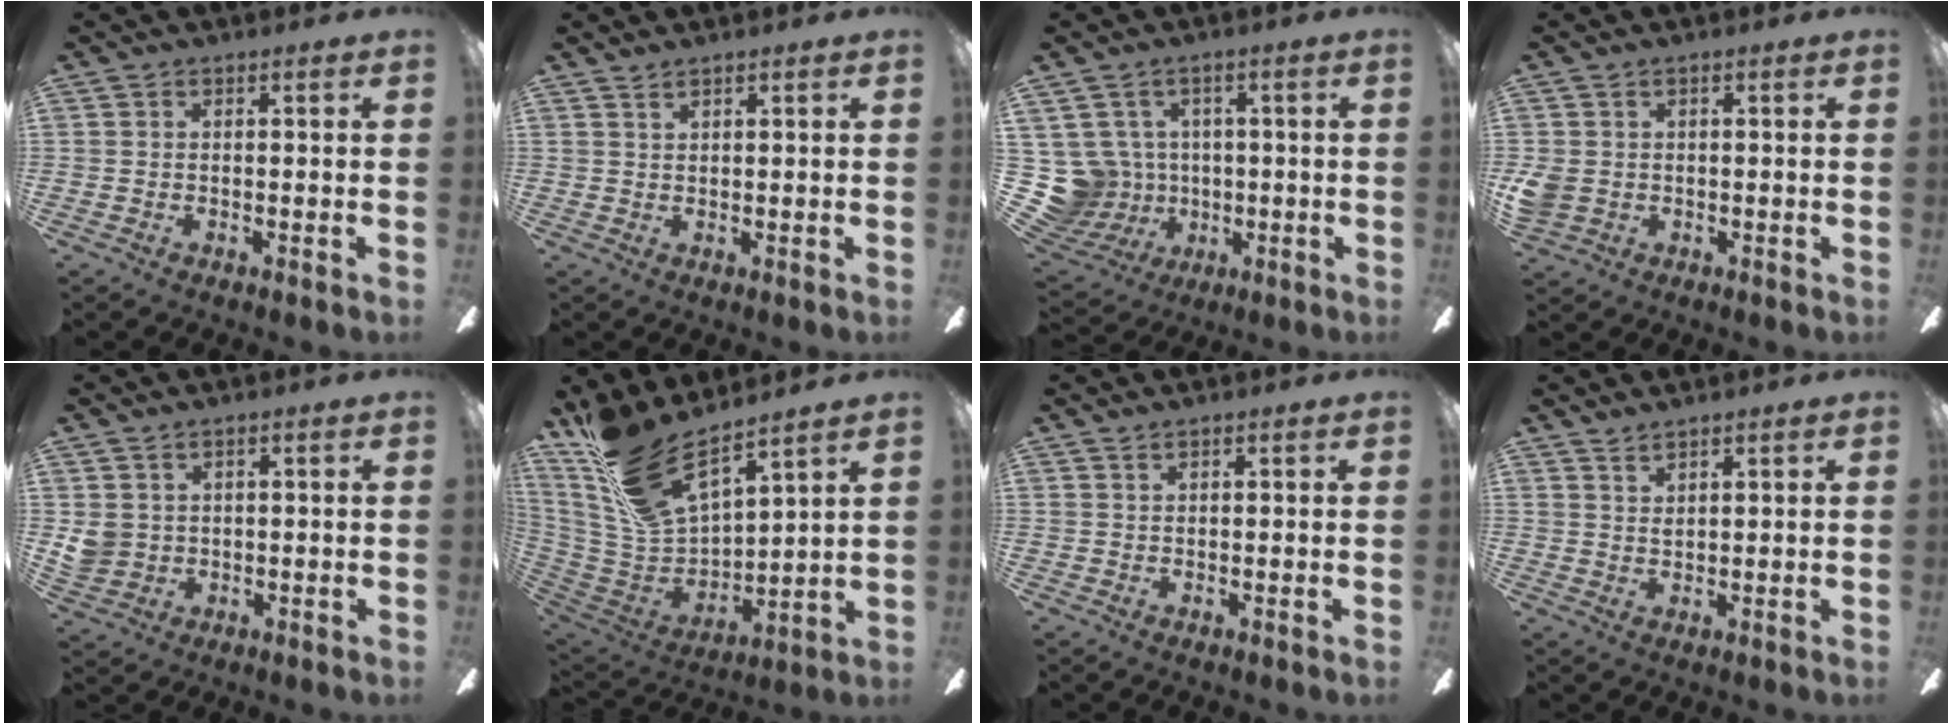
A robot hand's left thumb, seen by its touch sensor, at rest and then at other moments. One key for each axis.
{"total": 1.2, "fx": 1.1, "fy": 0.3, "fz": 0.2, "tx": -0.005, "ty": -0.001, "tz": 0.021}
{"total": 10.4, "fx": 1.1, "fy": 10.0, "fz": 2.7, "tx": -0.109, "ty": -0.005, "tz": 0.030}
{"total": 4.0, "fx": 0.1, "fy": 3.5, "fz": 2.0, "tx": -0.050, "ty": 0.004, "tz": 0.002}
{"total": 4.2, "fx": 1.4, "fy": 3.9, "fz": 1.0, "tx": -0.020, "ty": 0.006, "tz": 0.031}
{"total": 18.6, "fx": 14.8, "fy": 6.0, "fz": 9.7, "tx": -0.228, "ty": -0.114, "tz": 0.265}
{"total": 0.7, "fx": 0.6, "fy": 0.2, "fz": 0.2, "tx": -0.005, "ty": 0.001, "tz": 0.011}
{"total": 1.9, "fx": 1.9, "fy": 0.2, "fz": 0.3, "tx": -0.009, "ty": -0.005, "tz": 0.036}